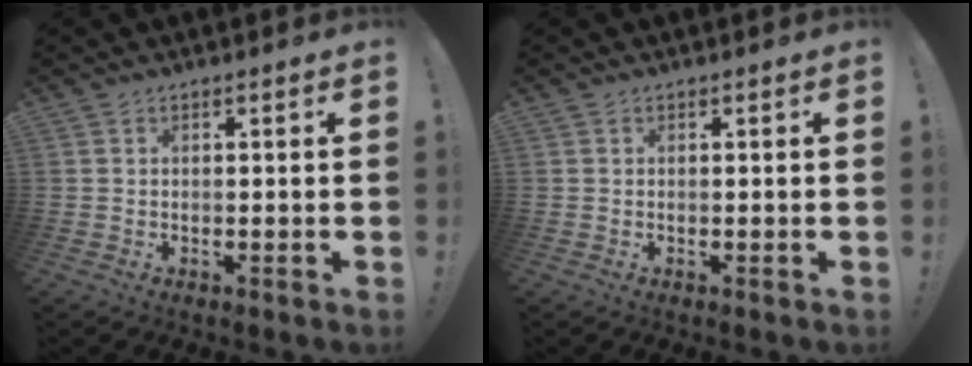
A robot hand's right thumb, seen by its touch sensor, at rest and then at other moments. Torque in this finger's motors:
{"motor_torque": [-0.42, -0.28, 0.18, 0.15, -0.08]}